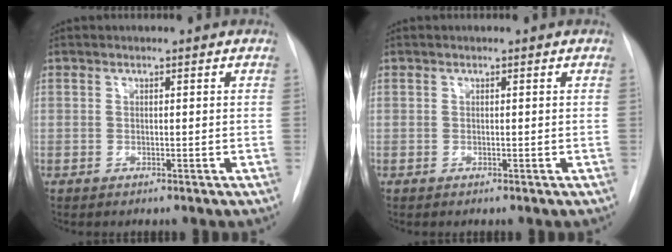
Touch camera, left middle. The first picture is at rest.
{"total": 0.0}